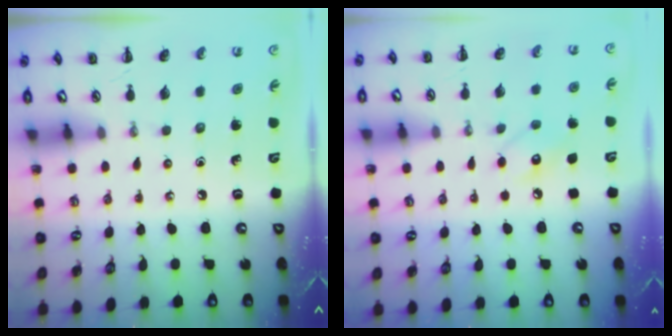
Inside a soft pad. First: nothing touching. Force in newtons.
{"total": 6.8, "press": 6.7, "slide": 1.1}